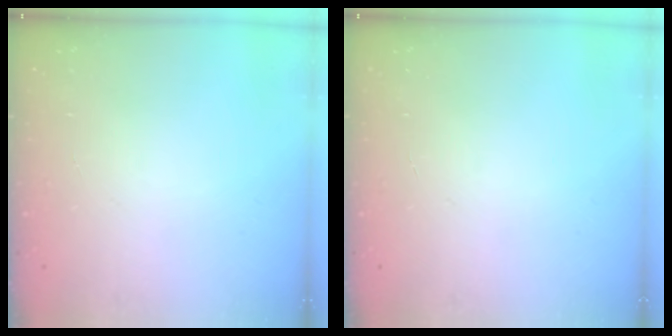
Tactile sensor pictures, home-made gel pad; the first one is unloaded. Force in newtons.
{"total": 0.0}